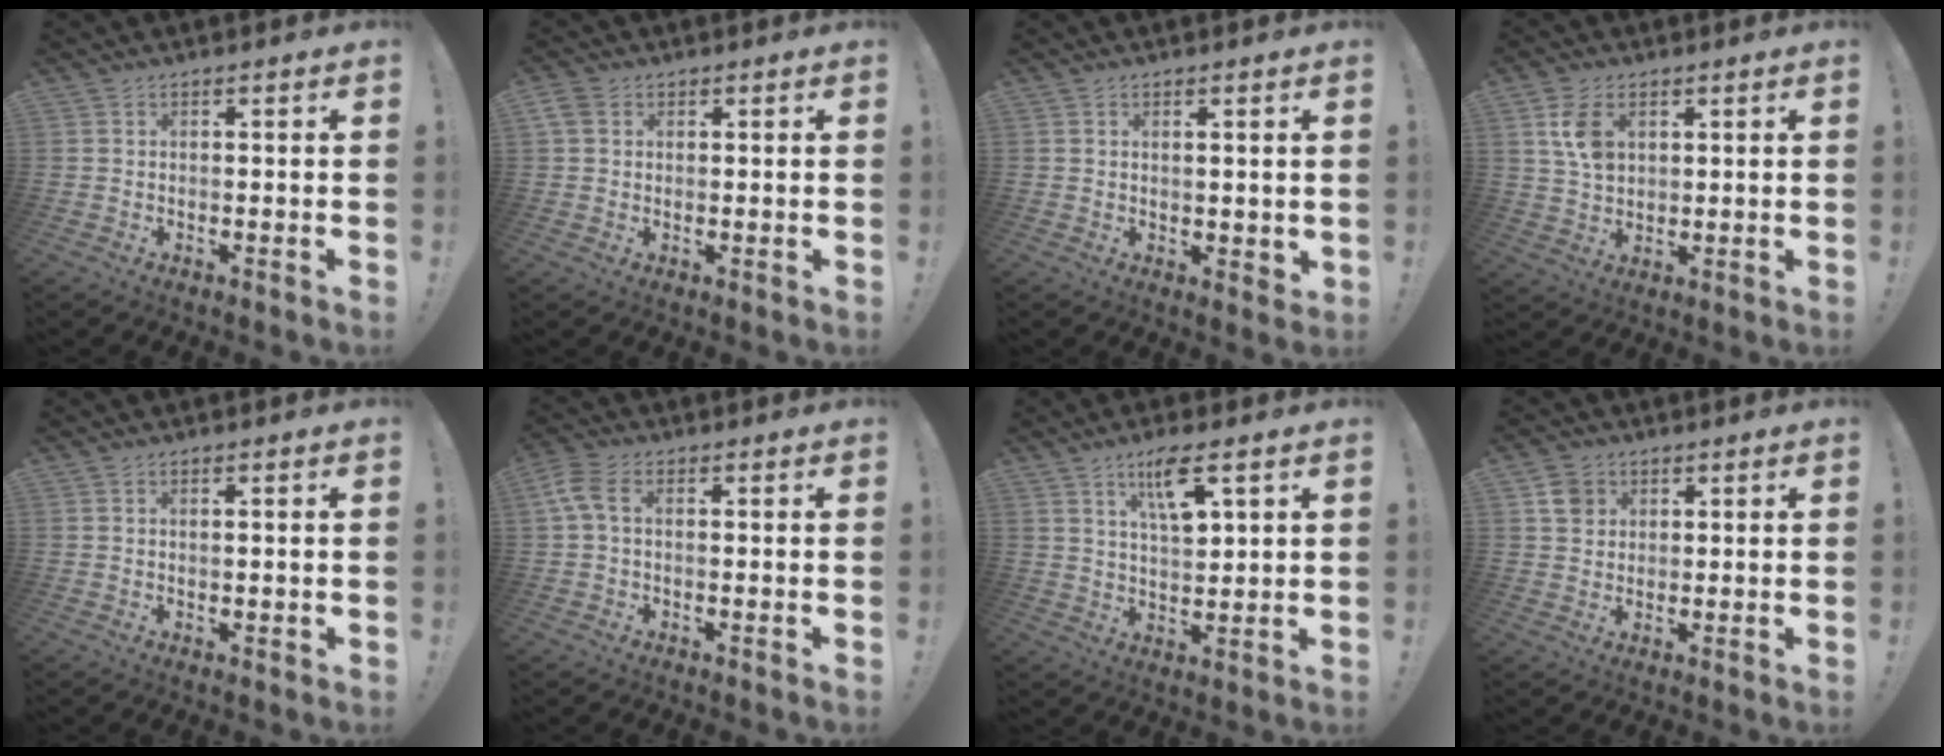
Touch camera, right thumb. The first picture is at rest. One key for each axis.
{"total": 3.6, "fx": 1.6, "fy": 2.9, "fz": 1.6, "tx": -0.032, "ty": 0.003, "tz": 0.033}
{"total": 2.3, "fx": 1.5, "fy": 1.1, "fz": 1.3, "tx": -0.012, "ty": -0.007, "tz": 0.026}
{"total": 8.2, "fx": 2.9, "fy": 5.6, "fz": 5.3, "tx": -0.088, "ty": -0.003, "tz": 0.056}
{"total": 0.7, "fx": 0.4, "fy": 0.0, "fz": 0.6, "tx": -0.006, "ty": -0.002, "tz": 0.005}
{"total": 5.3, "fx": 1.0, "fy": 2.9, "fz": 4.2, "tx": -0.091, "ty": 0.002, "tz": 0.021}
{"total": 9.8, "fx": 5.0, "fy": 2.9, "fz": 8.0, "tx": -0.132, "ty": -0.016, "tz": 0.081}
{"total": 5.5, "fx": 2.5, "fy": 4.5, "fz": 1.8, "tx": -0.023, "ty": -0.001, "tz": 0.048}